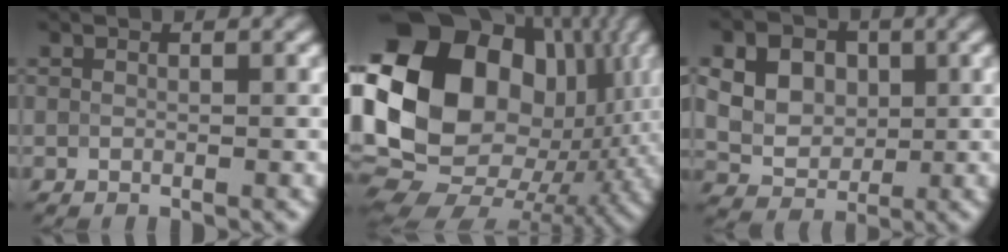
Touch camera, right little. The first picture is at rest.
{"total": 19.7, "force": [2.2, 14.7, 13.0], "torque": [-0.254, 0.014, 0.055]}
{"total": 9.3, "force": [3.3, 7.3, 4.8], "torque": [-0.083, 0.035, 0.051]}